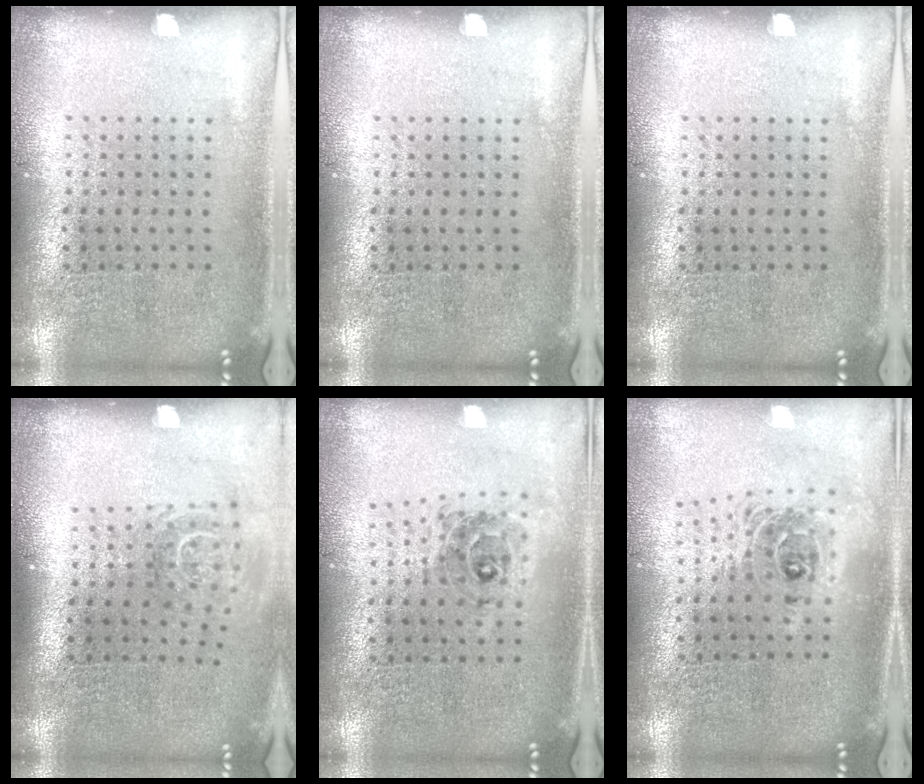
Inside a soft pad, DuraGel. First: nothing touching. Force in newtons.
{"total": 0.0}
{"total": 0.0}
{"total": 1.7, "press": 1.2, "slide": 1.2}
{"total": 0.7, "press": 0.7, "slide": 0.1}
{"total": 1.8, "press": 1.4, "slide": 1.1}